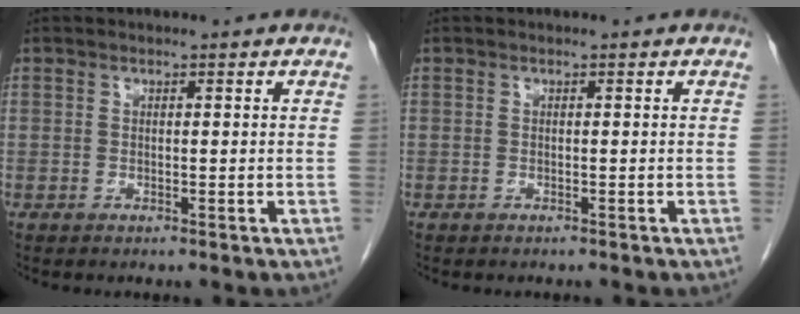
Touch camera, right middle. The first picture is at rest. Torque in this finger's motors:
{"motor_torque": [0.06, -0.02, -0.02, 0.00]}